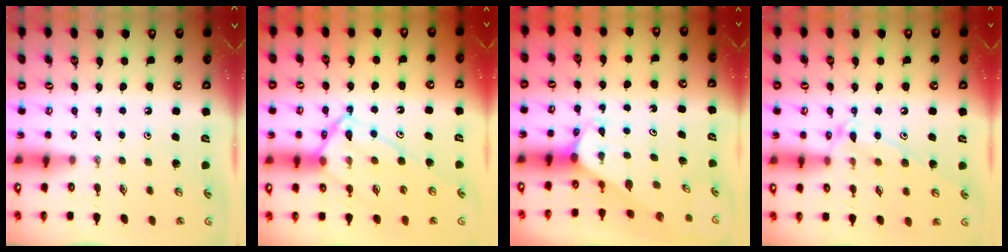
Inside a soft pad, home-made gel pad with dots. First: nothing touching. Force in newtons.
{"total": 14.5, "press": 14.5, "slide": 1.2}
{"total": 2.0, "press": 2.0, "slide": 0.1}
{"total": 12.8, "press": 12.7, "slide": 1.1}